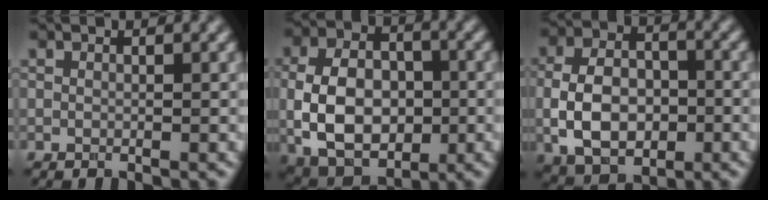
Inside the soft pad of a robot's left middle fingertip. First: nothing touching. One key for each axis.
{"total": 9.1, "fx": -1.0, "fy": 6.0, "fz": 6.7, "tx": -0.134, "ty": -0.001, "tz": -0.023}
{"total": 7.6, "fx": -1.5, "fy": 4.9, "fz": 5.6, "tx": -0.111, "ty": 0.001, "tz": -0.032}